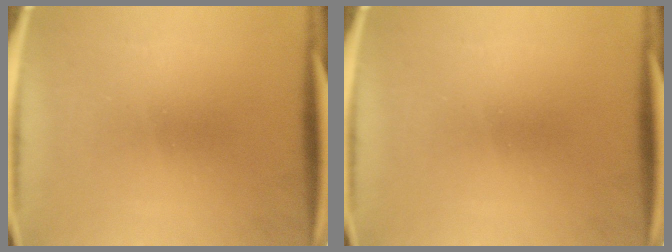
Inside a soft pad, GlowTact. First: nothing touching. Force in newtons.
{"total": 0.0}